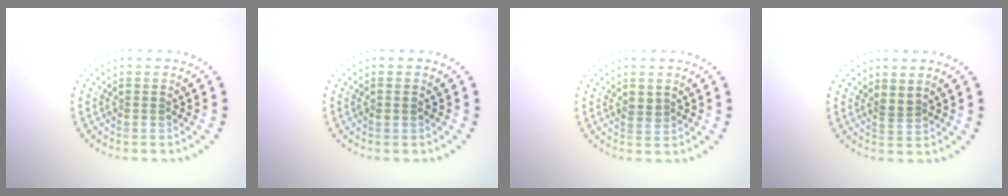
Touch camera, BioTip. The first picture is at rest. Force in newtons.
{"total": 0.8, "press": 0.8, "slide": 0.0}
{"total": 1.1, "press": 1.0, "slide": 0.5}
{"total": 1.0, "press": 0.7, "slide": 0.7}